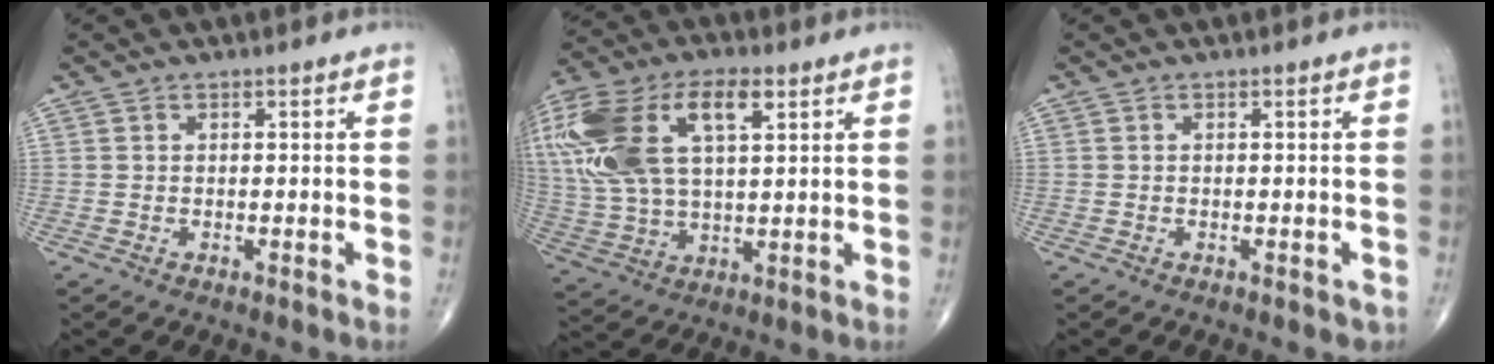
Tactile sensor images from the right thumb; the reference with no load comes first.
{"total": 24.0, "force": [8.0, 12.2, 19.1], "torque": [-0.434, 0.020, 0.149]}
{"total": 0.8, "force": [-0.3, 0.5, 0.5], "torque": [0.001, 0.004, -0.002]}